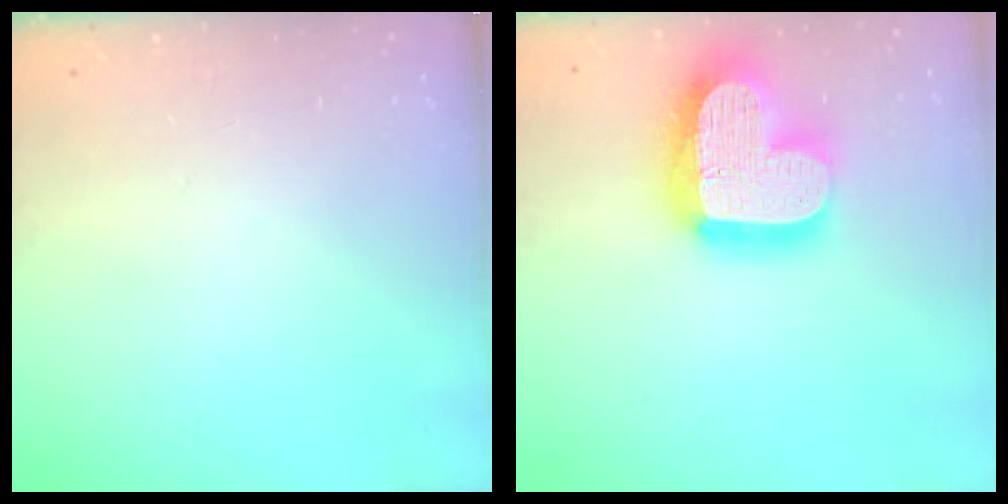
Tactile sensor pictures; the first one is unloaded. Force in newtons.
{"total": 22.4, "press": 22.4, "slide": 1.9}